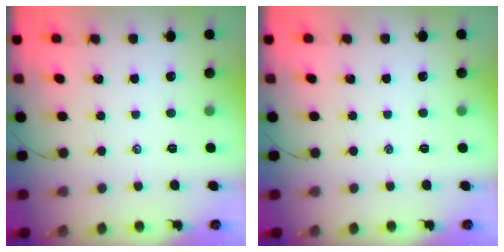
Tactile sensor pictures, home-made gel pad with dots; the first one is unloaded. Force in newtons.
{"total": 0.0}